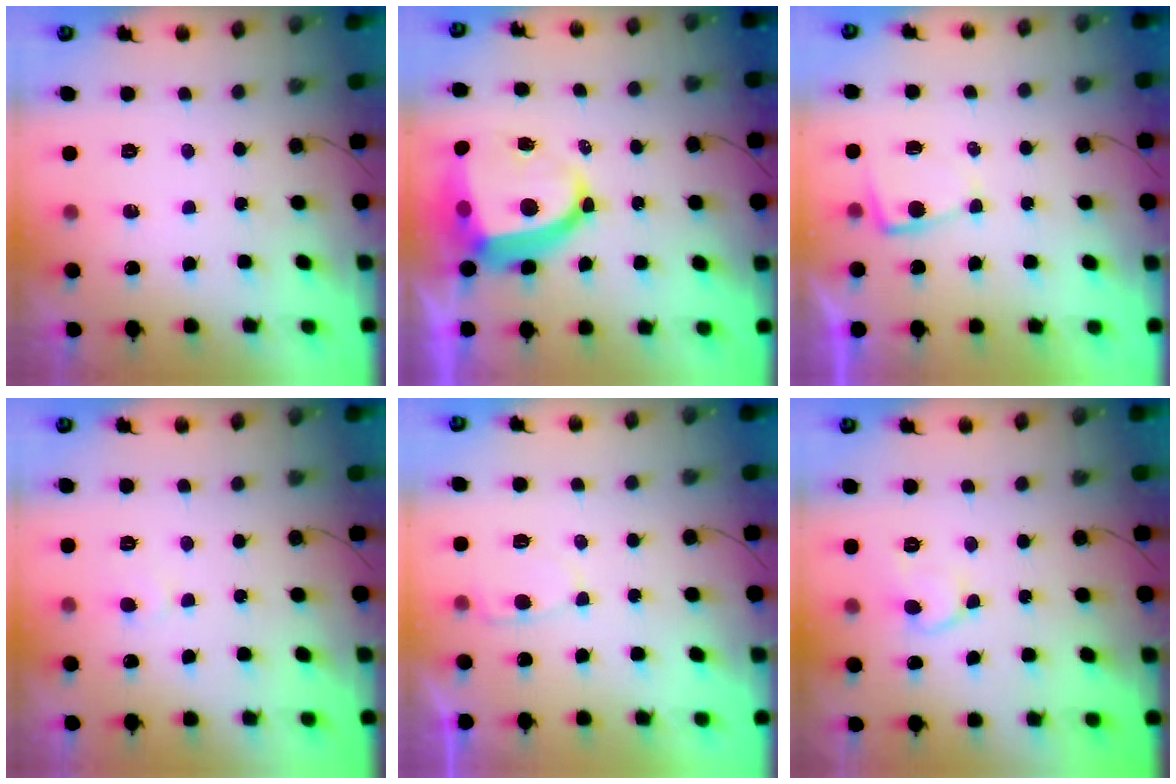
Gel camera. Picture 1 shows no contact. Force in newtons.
{"total": 14.0, "press": 13.9, "slide": 1.5}
{"total": 2.0, "press": 2.0, "slide": 0.4}
{"total": 4.1, "press": 4.1, "slide": 0.4}
{"total": 3.7, "press": 3.6, "slide": 0.5}
{"total": 7.7, "press": 7.7, "slide": 0.6}